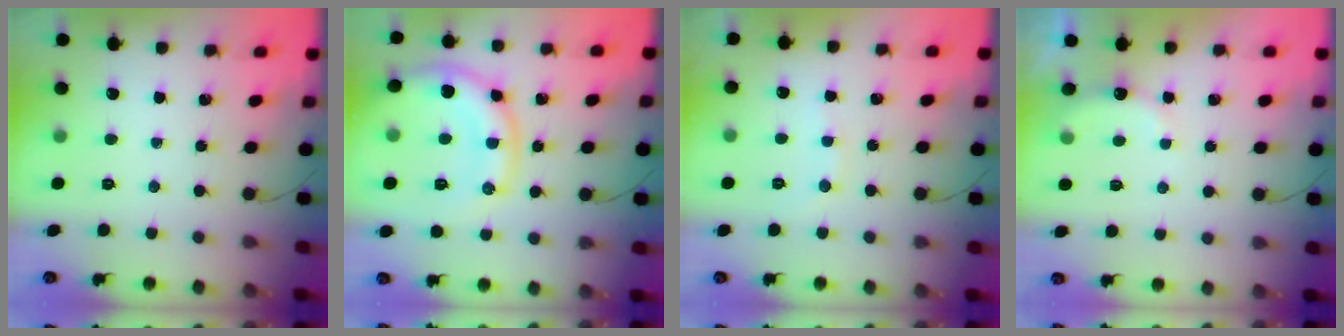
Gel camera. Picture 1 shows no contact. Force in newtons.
{"total": 13.6, "press": 13.6, "slide": 0.6}
{"total": 5.3, "press": 5.2, "slide": 1.1}
{"total": 7.8, "press": 7.6, "slide": 1.5}